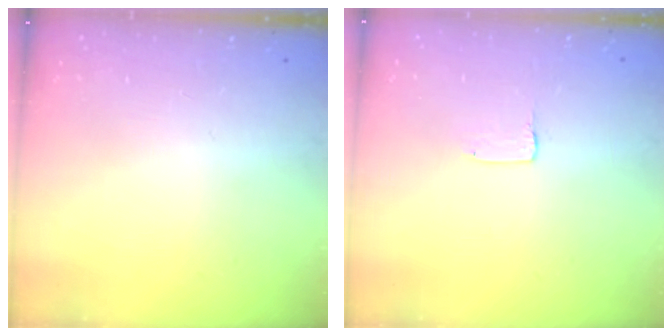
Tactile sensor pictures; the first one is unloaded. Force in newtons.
{"total": 1.0, "press": 1.0, "slide": 0.1}